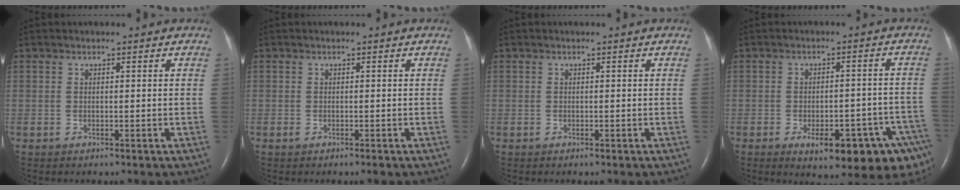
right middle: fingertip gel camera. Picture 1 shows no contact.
{"total": 0.8, "force": [-0.5, 0.2, 0.5], "torque": [-0.011, -0.002, -0.006]}
{"total": 0.0}
{"total": 14.4, "force": [-8.6, 4.5, 10.6], "torque": [-0.075, 0.024, -0.104]}